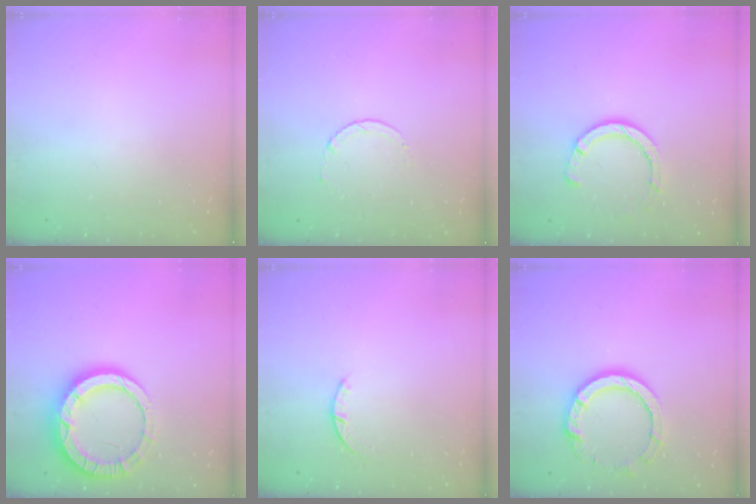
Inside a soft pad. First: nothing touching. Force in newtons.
{"total": 1.7, "press": 1.7, "slide": 0.2}
{"total": 6.4, "press": 6.4, "slide": 0.7}
{"total": 15.1, "press": 15.1, "slide": 1.4}
{"total": 1.2, "press": 1.2, "slide": 0.3}
{"total": 10.8, "press": 10.7, "slide": 1.0}